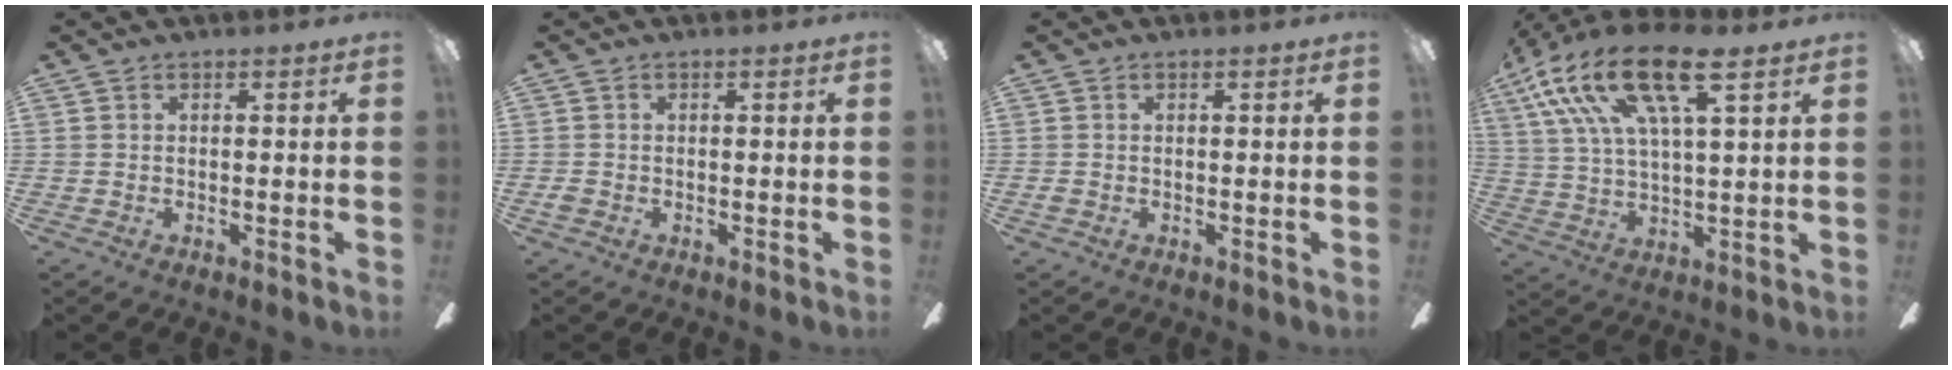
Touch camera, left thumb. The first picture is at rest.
{"total": 1.4, "force": [-0.7, 1.0, 0.8], "torque": [-0.012, 0.004, -0.012]}
{"total": 0.8, "force": [-0.2, 0.6, 0.5], "torque": [-0.008, 0.004, -0.006]}
{"total": 19.7, "force": [12.0, 6.5, 14.3], "torque": [-0.281, -0.050, 0.201]}